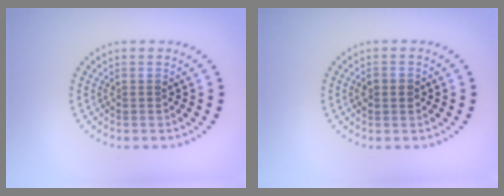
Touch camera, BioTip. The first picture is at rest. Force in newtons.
{"total": 1.7, "press": 1.7, "slide": 0.1}